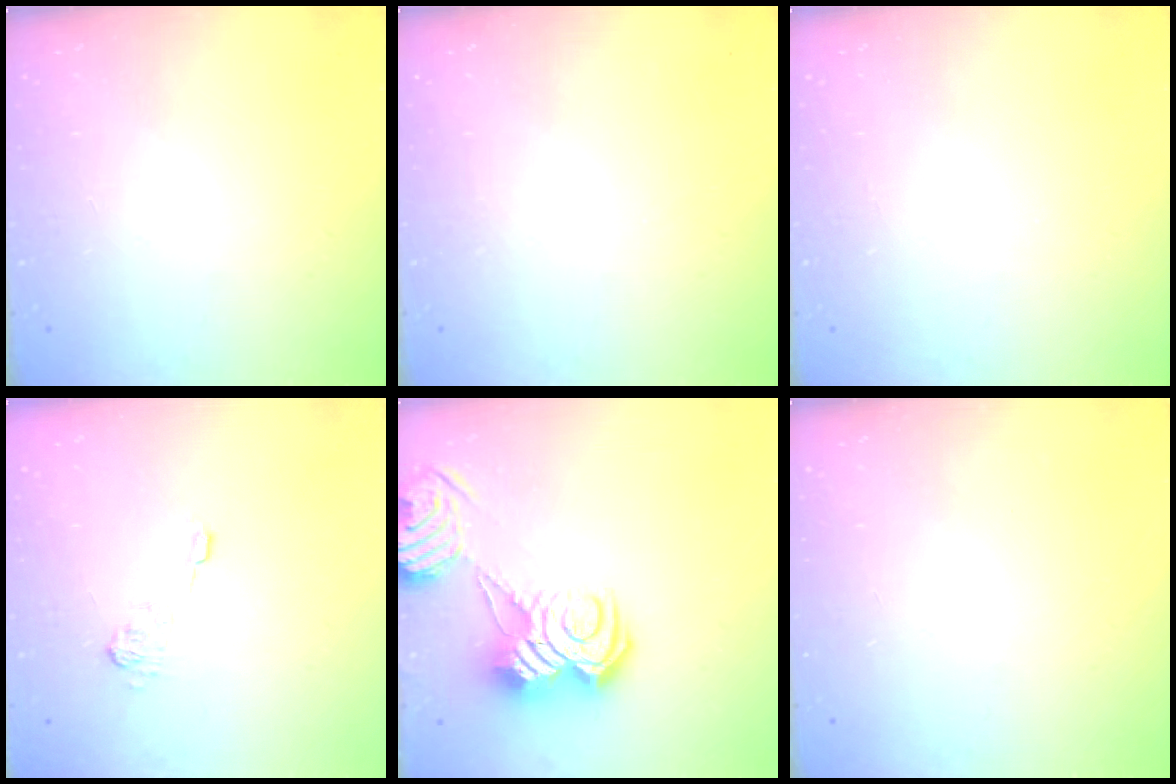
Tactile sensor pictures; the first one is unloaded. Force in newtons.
{"total": 0.0}
{"total": 0.0}
{"total": 9.1, "press": 9.0, "slide": 1.4}
{"total": 10.5, "press": 10.4, "slide": 0.9}
{"total": 0.0}